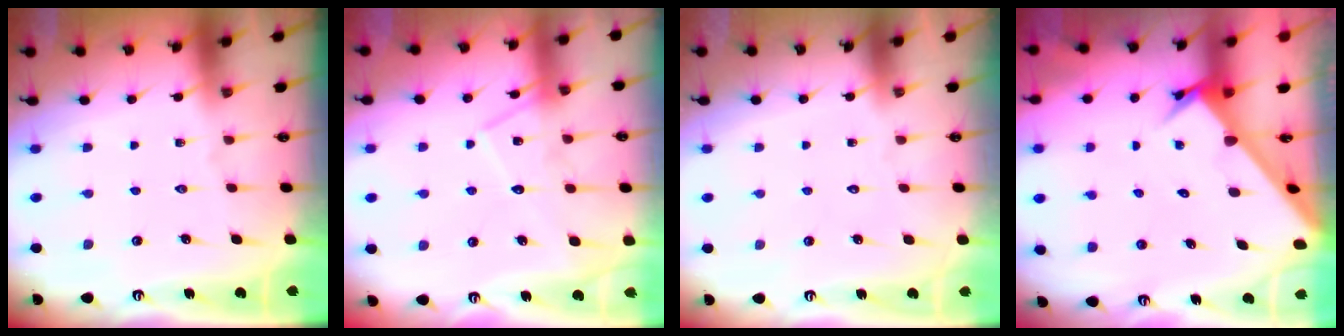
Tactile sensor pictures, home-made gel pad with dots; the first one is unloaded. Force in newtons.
{"total": 13.2, "press": 13.2, "slide": 0.9}
{"total": 1.8, "press": 1.7, "slide": 0.1}
{"total": 2.8, "press": 2.8, "slide": 0.3}